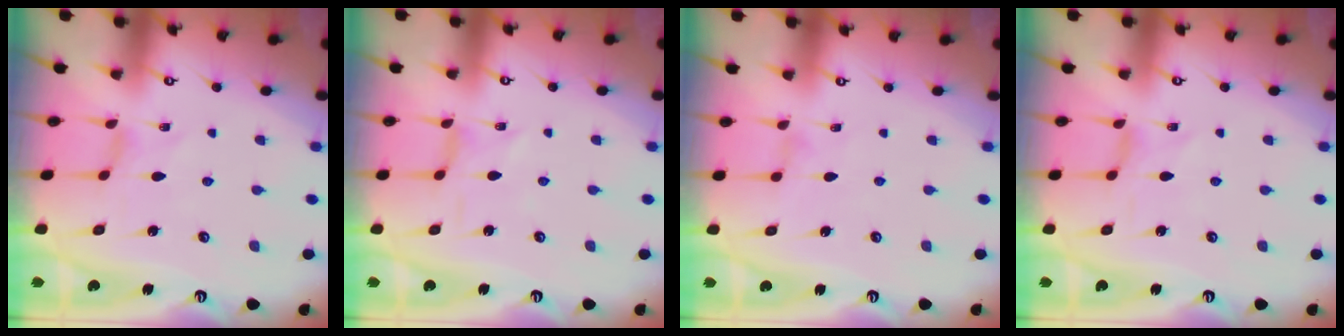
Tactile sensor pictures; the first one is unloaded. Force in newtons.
{"total": 0.9, "press": 0.9, "slide": 0.3}
{"total": 0.7, "press": 0.7, "slide": 0.2}
{"total": 0.0}